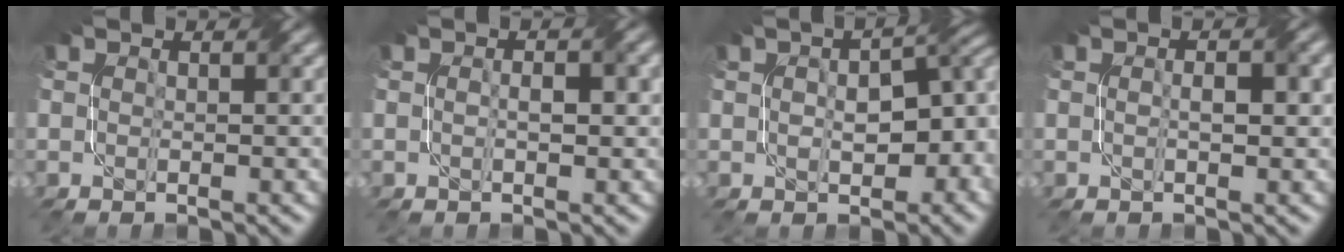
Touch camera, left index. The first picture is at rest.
{"total": 1.9, "force": [0.0, 0.6, 1.8], "torque": [-0.032, 0.004, -0.001]}
{"total": 8.8, "force": [-0.3, 5.1, 7.1], "torque": [-0.083, 0.005, 0.004]}
{"total": 2.1, "force": [0.1, 0.6, 2.1], "torque": [-0.032, 0.003, 0.000]}